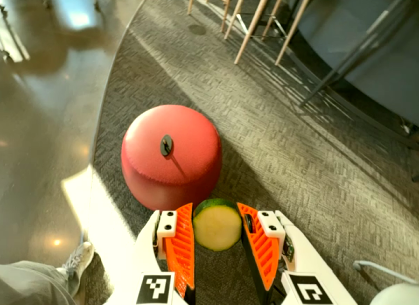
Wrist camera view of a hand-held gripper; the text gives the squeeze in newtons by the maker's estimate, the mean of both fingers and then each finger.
{"total": 13.2, "left": 13.2, "right": 13.2}